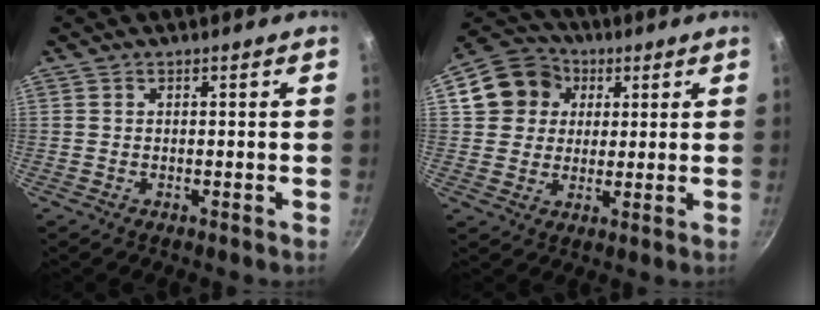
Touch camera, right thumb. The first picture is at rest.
{"total": 11.4, "force": [3.2, 10.0, 4.3], "torque": [-0.050, 0.019, 0.045]}